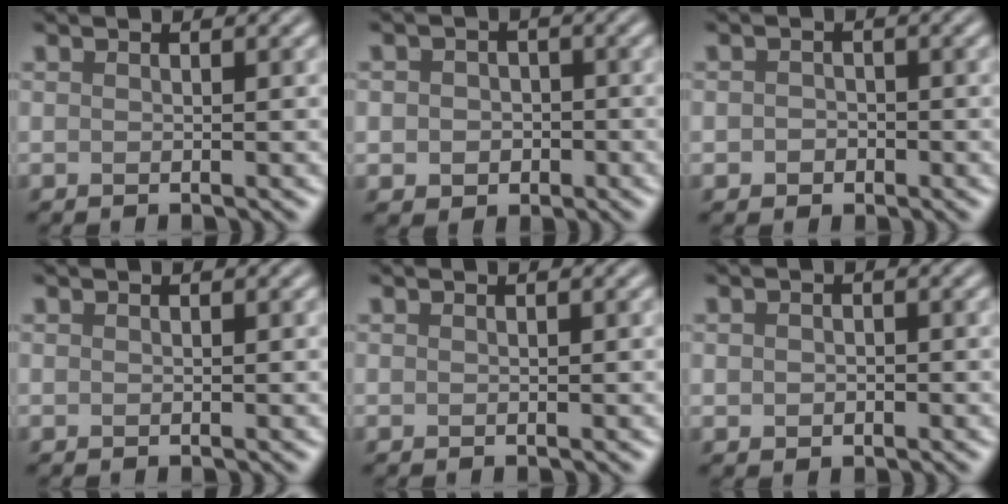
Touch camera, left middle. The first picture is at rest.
{"total": 2.8, "force": [-0.3, 2.5, 1.2], "torque": [-0.003, -0.006, -0.014]}
{"total": 1.3, "force": [-0.4, 1.1, 0.5], "torque": [-0.003, -0.002, -0.011]}
{"total": 0.0}
{"total": 0.0}
{"total": 1.1, "force": [-0.1, 0.9, 0.6], "torque": [-0.007, -0.004, -0.004]}